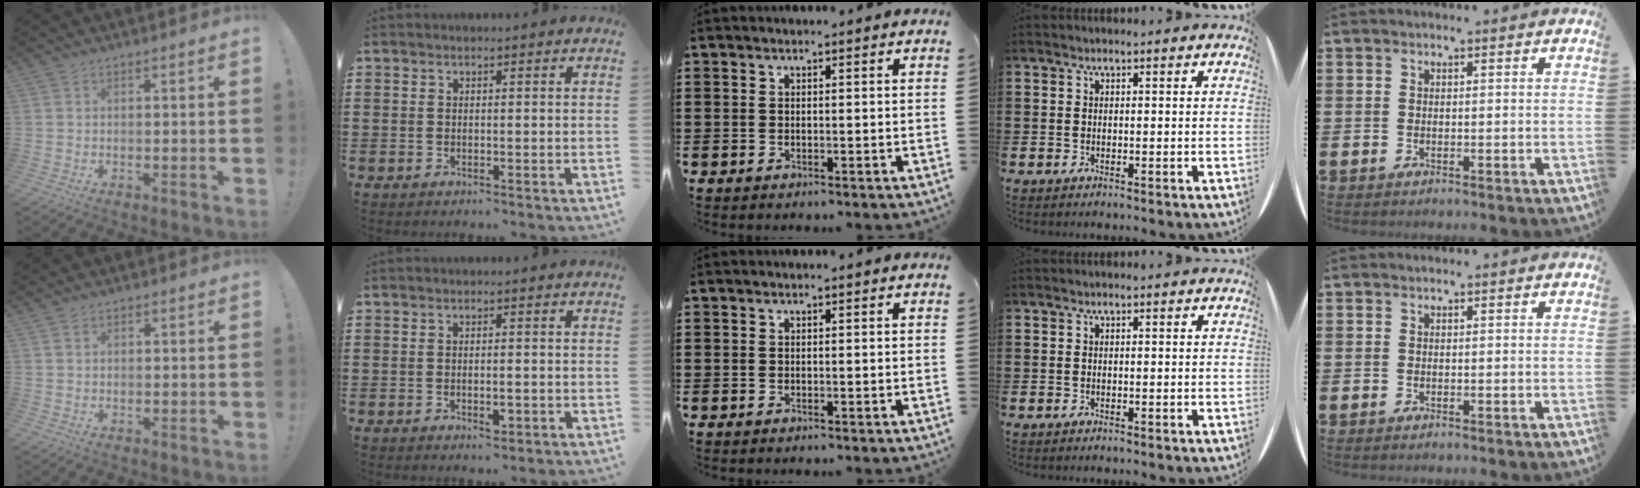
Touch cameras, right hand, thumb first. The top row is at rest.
{"thumb": {"total": 0.8, "force": [0.4, 0.5, 0.4], "torque": [-0.006, 0.000, 0.007]}, "index": {"total": 2.3, "force": [-0.8, 0.8, 2.0], "torque": [-0.035, 0.000, -0.014]}}